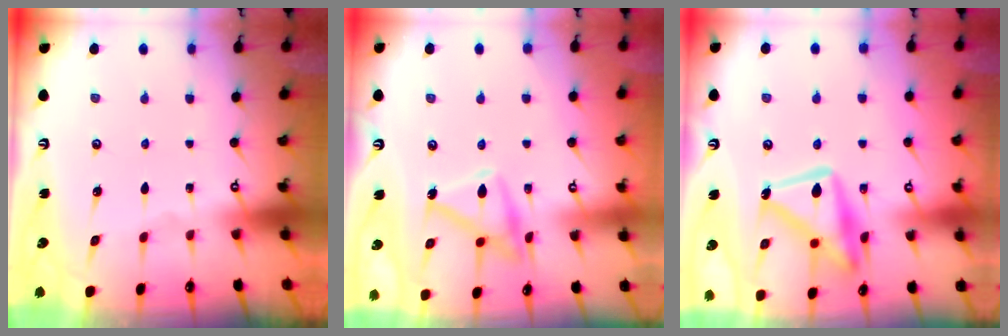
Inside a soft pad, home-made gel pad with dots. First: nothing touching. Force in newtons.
{"total": 14.3, "press": 14.3, "slide": 1.0}
{"total": 17.7, "press": 17.6, "slide": 1.3}